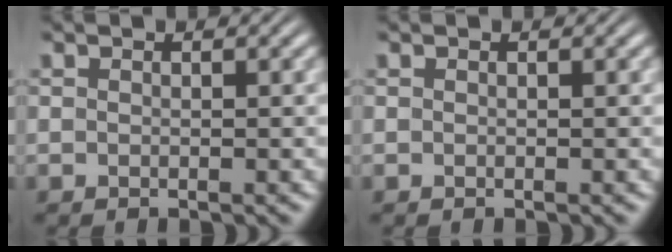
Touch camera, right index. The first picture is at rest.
{"total": 0.0}